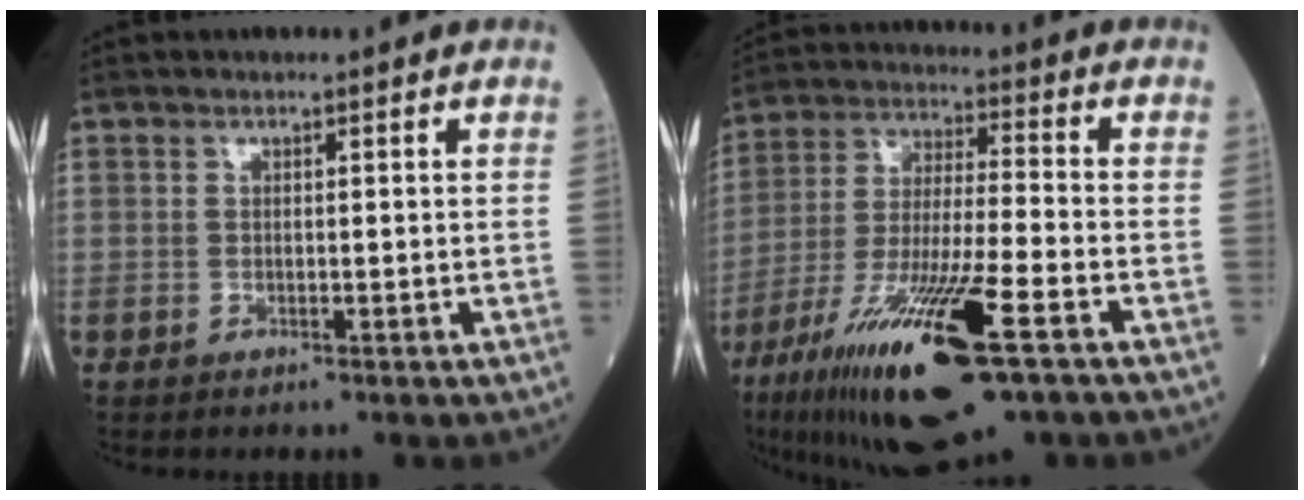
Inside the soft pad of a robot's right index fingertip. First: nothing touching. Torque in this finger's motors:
{"motor_torque": [2.14, 0.00, 1.06, 0.21]}